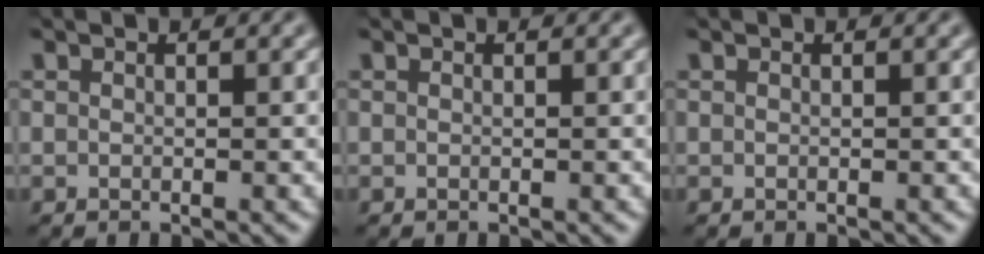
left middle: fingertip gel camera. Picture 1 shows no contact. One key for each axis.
{"total": 0.0}
{"total": 0.0}